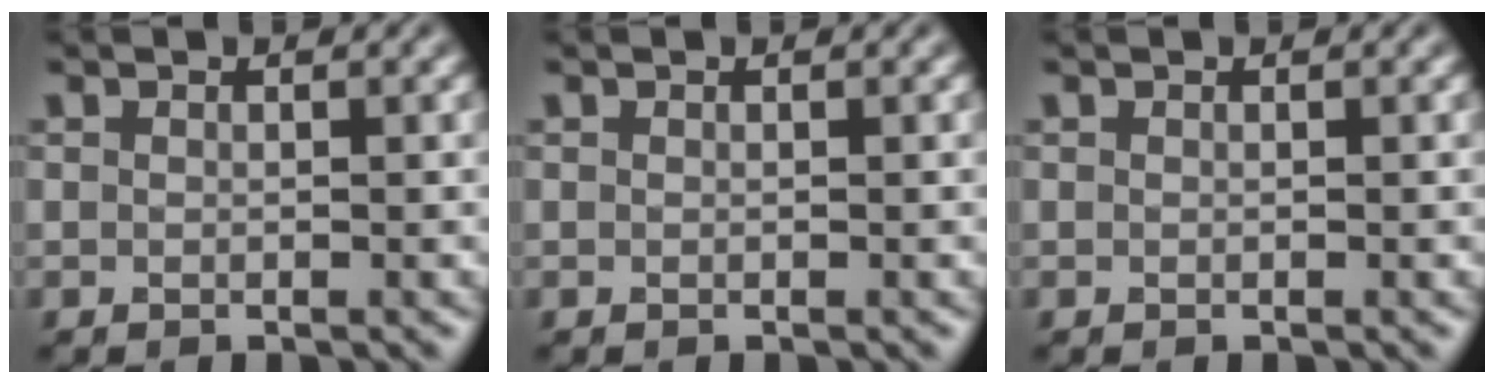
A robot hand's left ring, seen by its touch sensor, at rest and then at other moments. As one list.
[{"total": 0.0}, {"total": 0.0}]